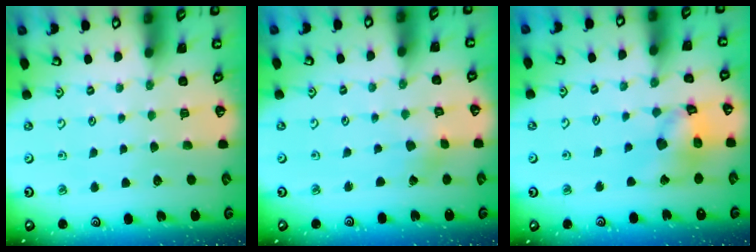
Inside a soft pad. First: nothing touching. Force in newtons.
{"total": 0.6, "press": 0.5, "slide": 0.2}
{"total": 14.1, "press": 14.0, "slide": 1.6}